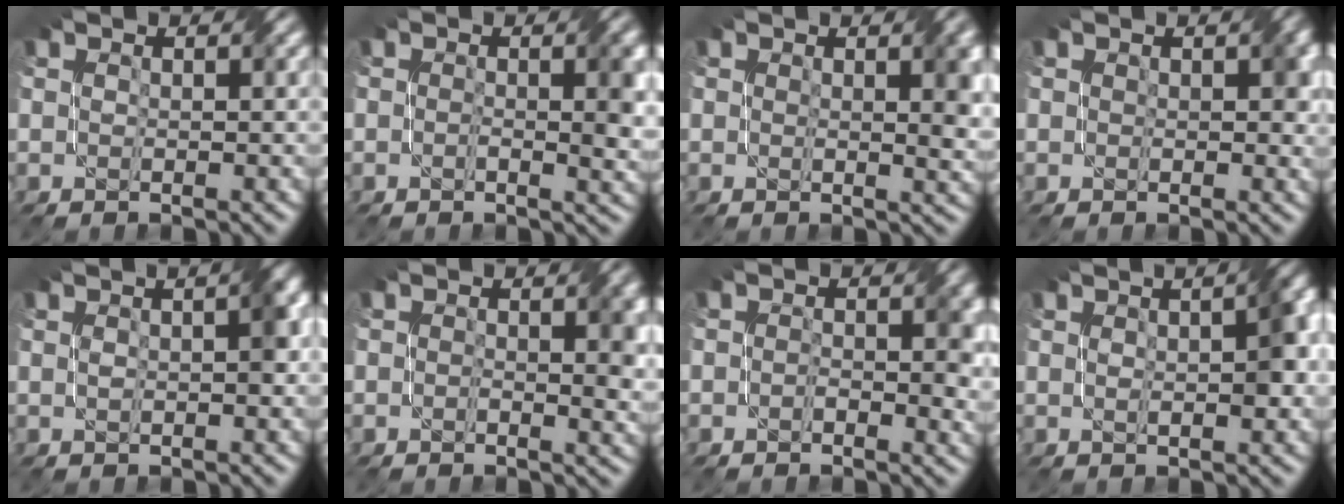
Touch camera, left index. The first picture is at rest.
{"total": 3.2, "force": [0.0, 0.9, 3.1], "torque": [-0.047, -0.001, -0.001]}
{"total": 3.3, "force": [0.8, 1.0, 3.1], "torque": [-0.038, -0.001, 0.013]}
{"total": 2.4, "force": [0.7, 1.4, 1.8], "torque": [-0.019, 0.002, 0.010]}
{"total": 2.6, "force": [0.1, 0.8, 2.4], "torque": [-0.043, 0.008, 0.003]}
{"total": 2.9, "force": [0.1, 1.3, 2.6], "torque": [-0.032, -0.001, 0.000]}
{"total": 3.1, "force": [0.0, 1.7, 2.5], "torque": [-0.029, -0.001, -0.005]}
{"total": 4.4, "force": [0.5, 1.5, 4.1], "torque": [-0.055, 0.014, 0.007]}